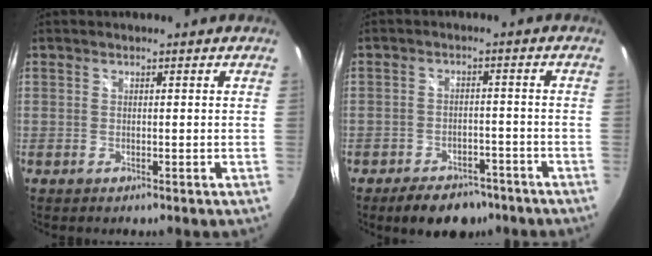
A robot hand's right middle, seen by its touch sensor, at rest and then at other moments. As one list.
[{"total": 9.4, "force": [-7.1, 4.9, 3.8], "torque": [-0.086, 0.006, -0.096]}]